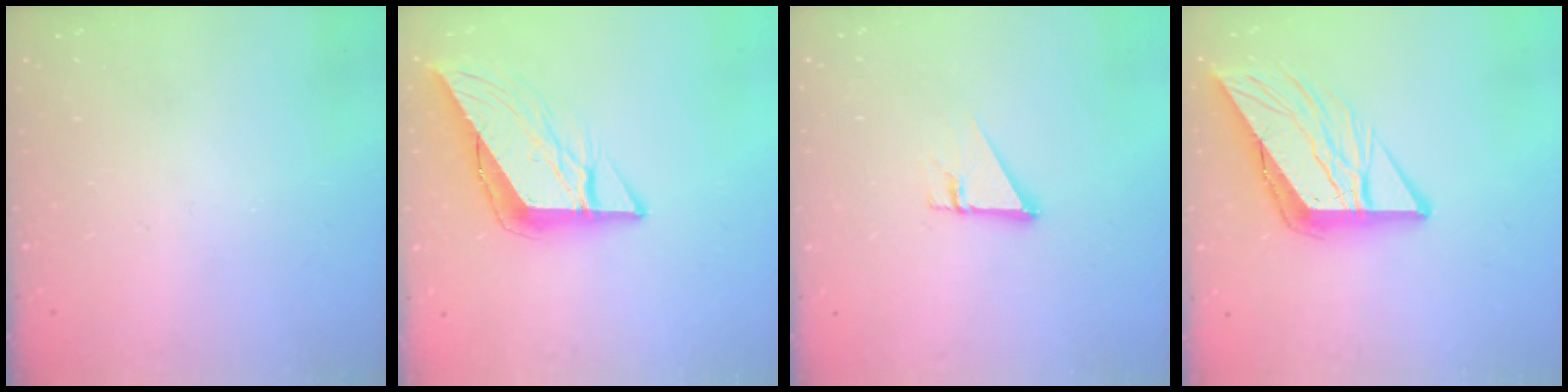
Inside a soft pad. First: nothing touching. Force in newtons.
{"total": 12.1, "press": 12.0, "slide": 1.3}
{"total": 2.7, "press": 2.7, "slide": 0.2}
{"total": 12.2, "press": 12.2, "slide": 1.4}